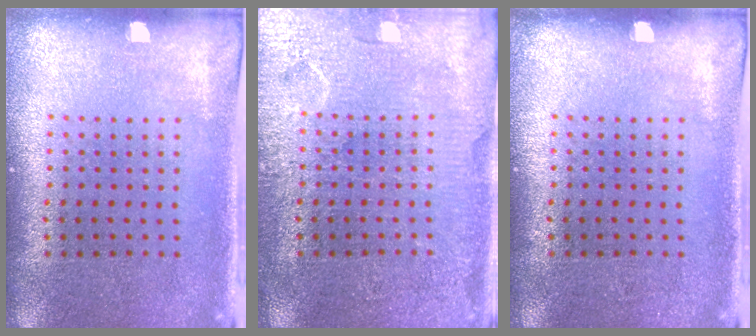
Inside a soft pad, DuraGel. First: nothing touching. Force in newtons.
{"total": 5.1, "press": 5.1, "slide": 0.7}
{"total": 0.0}